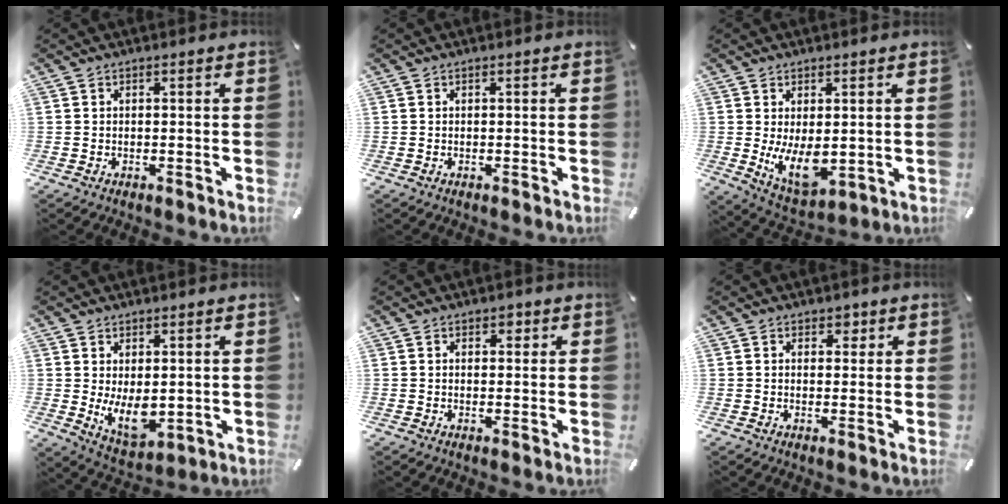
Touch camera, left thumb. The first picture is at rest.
{"total": 0.0}
{"total": 9.9, "force": [0.2, 5.6, 8.2], "torque": [-0.146, -0.017, 0.011]}
{"total": 8.9, "force": [0.4, 5.5, 6.9], "torque": [-0.112, -0.017, 0.014]}
{"total": 2.0, "force": [0.7, 1.5, 1.2], "torque": [-0.011, 0.000, 0.007]}
{"total": 2.7, "force": [1.1, 2.0, 1.3], "torque": [-0.006, -0.002, 0.012]}